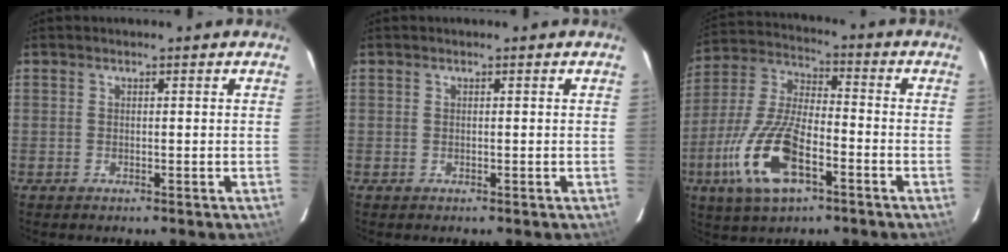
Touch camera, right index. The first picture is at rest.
{"total": 0.0}
{"total": 16.6, "force": [-7.2, 6.5, 13.5], "torque": [-0.299, -0.013, -0.140]}